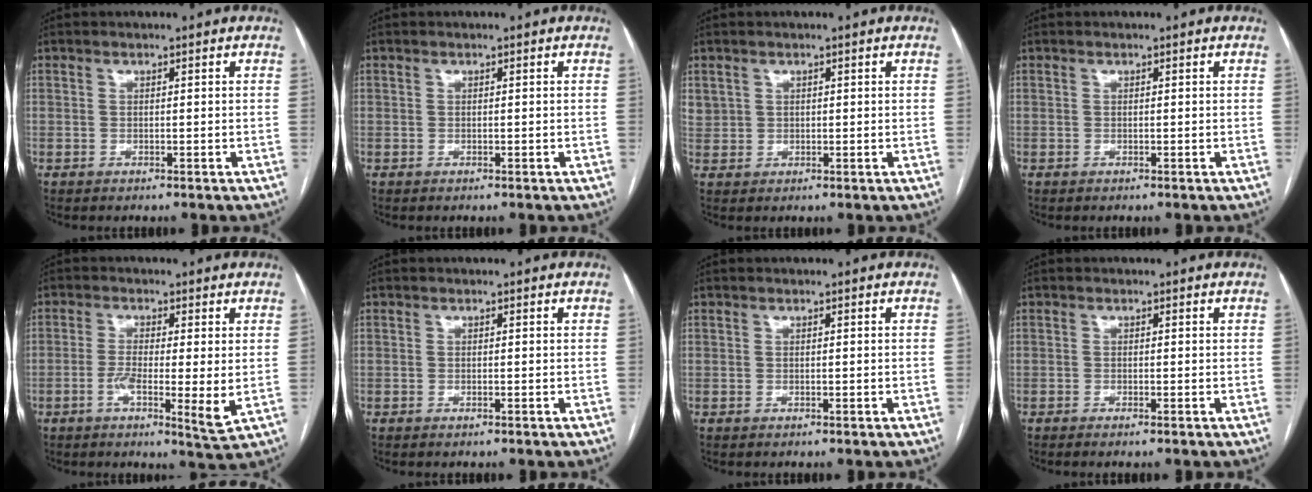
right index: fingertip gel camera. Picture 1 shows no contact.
{"total": 0.0}
{"total": 2.8, "force": [1.3, 2.4, 0.5], "torque": [-0.003, 0.009, 0.030]}
{"total": 0.0}
{"total": 6.9, "force": [-1.2, 0.9, 6.7], "torque": [-0.114, -0.013, -0.024]}
{"total": 0.0}
{"total": 0.0}
{"total": 0.7, "force": [-0.5, -0.1, 0.5], "torque": [-0.011, 0.000, -0.009]}